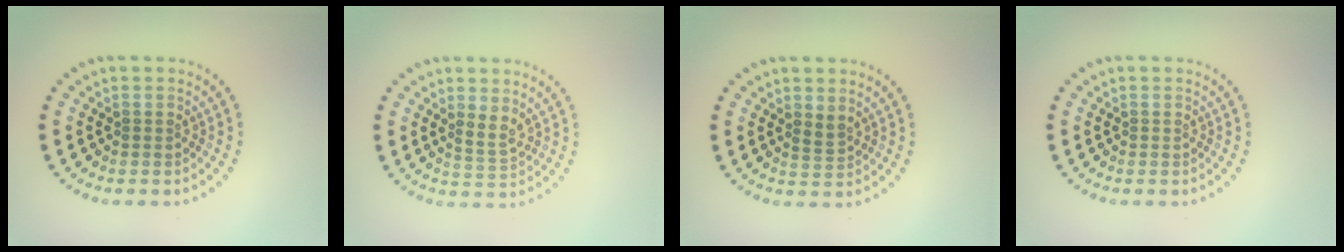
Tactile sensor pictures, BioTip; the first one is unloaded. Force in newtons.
{"total": 1.7, "press": 1.3, "slide": 1.0}
{"total": 1.2, "press": 0.9, "slide": 0.8}
{"total": 0.0}